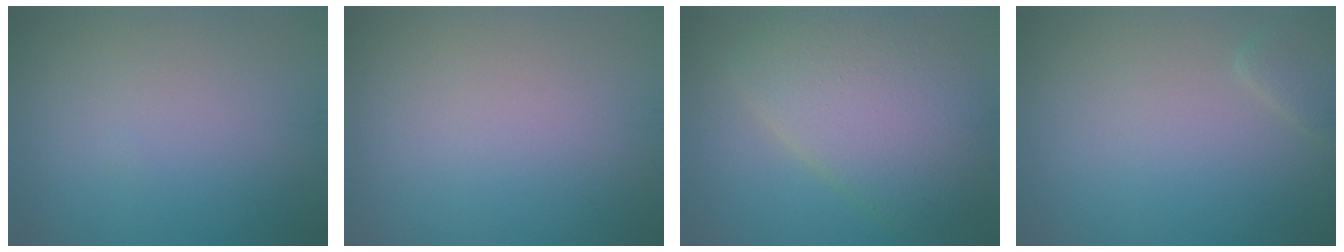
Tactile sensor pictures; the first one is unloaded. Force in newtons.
{"total": 0.0}
{"total": 8.2, "press": 8.2, "slide": 0.5}
{"total": 1.7, "press": 1.7, "slide": 0.1}